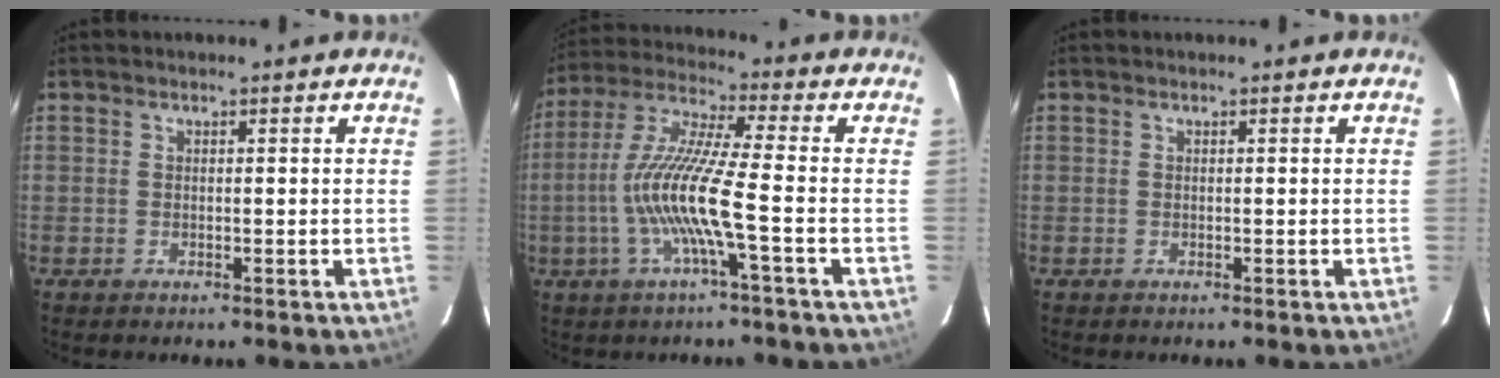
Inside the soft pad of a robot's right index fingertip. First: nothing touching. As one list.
[{"total": 12.8, "force": [-3.5, -0.4, 12.3], "torque": [-0.250, -0.002, -0.070]}, {"total": 0.0}]